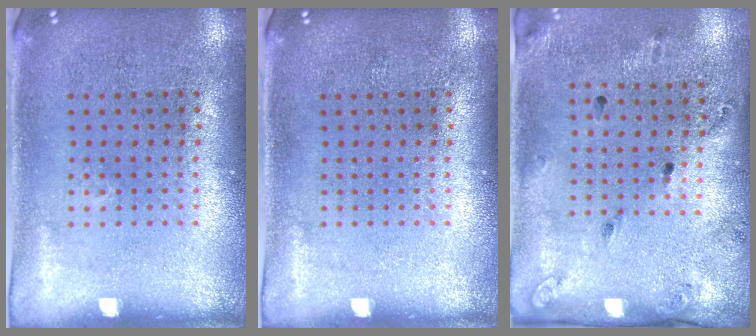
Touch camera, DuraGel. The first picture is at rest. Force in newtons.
{"total": 0.0}
{"total": 1.9, "press": 1.1, "slide": 1.5}